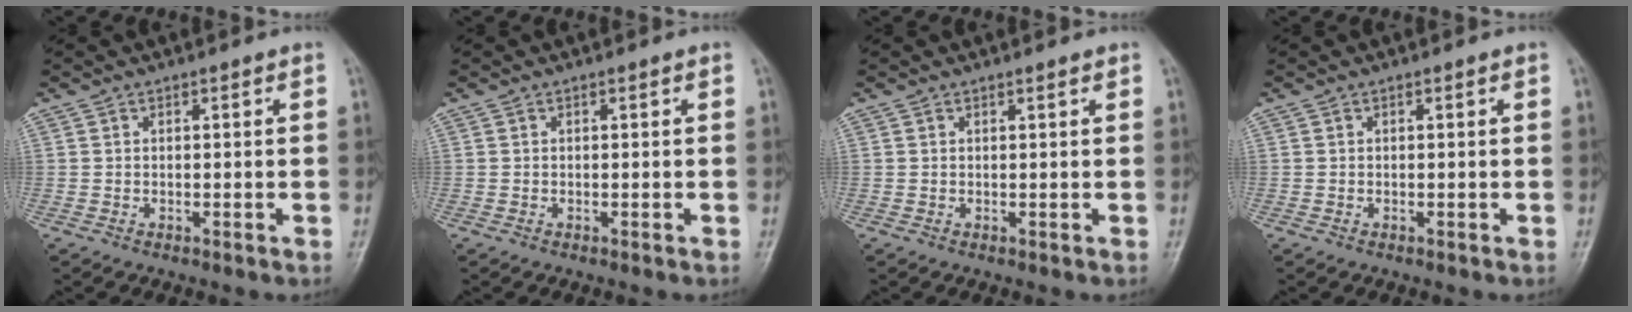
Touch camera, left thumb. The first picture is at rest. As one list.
[{"total": 0.0}, {"total": 0.6, "force": [0.5, 0.1, 0.4], "torque": [-0.007, -0.002, 0.007]}, {"total": 0.0}]